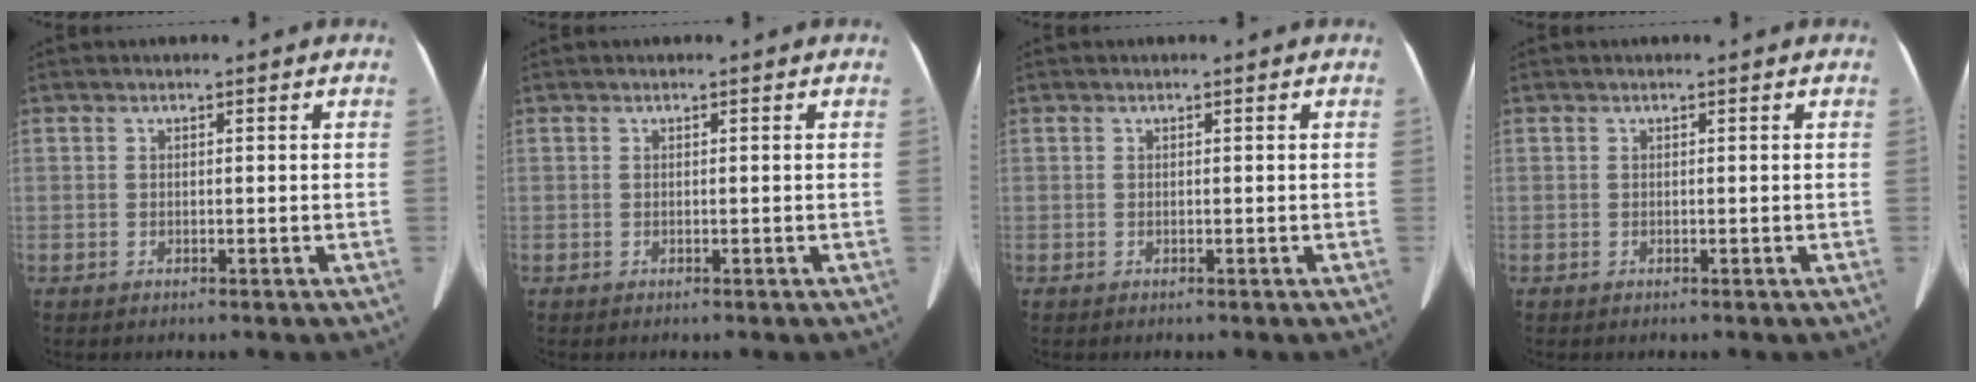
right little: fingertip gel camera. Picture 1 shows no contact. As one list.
[{"total": 0.0}, {"total": 0.0}, {"total": 0.0}]